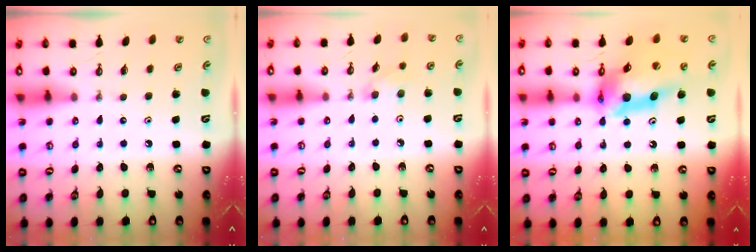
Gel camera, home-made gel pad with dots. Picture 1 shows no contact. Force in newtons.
{"total": 5.5, "press": 5.0, "slide": 2.3}
{"total": 16.6, "press": 16.5, "slide": 1.6}